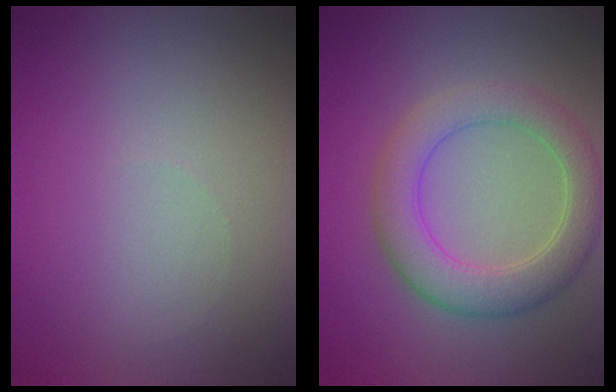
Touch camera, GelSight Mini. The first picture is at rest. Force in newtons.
{"total": 5.0, "press": 5.0, "slide": 0.1}